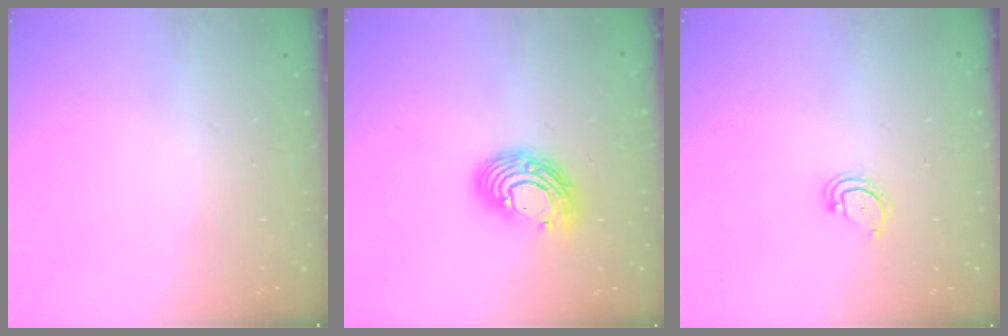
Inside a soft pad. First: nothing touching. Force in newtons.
{"total": 11.9, "press": 11.9, "slide": 1.0}
{"total": 2.5, "press": 2.5, "slide": 0.2}